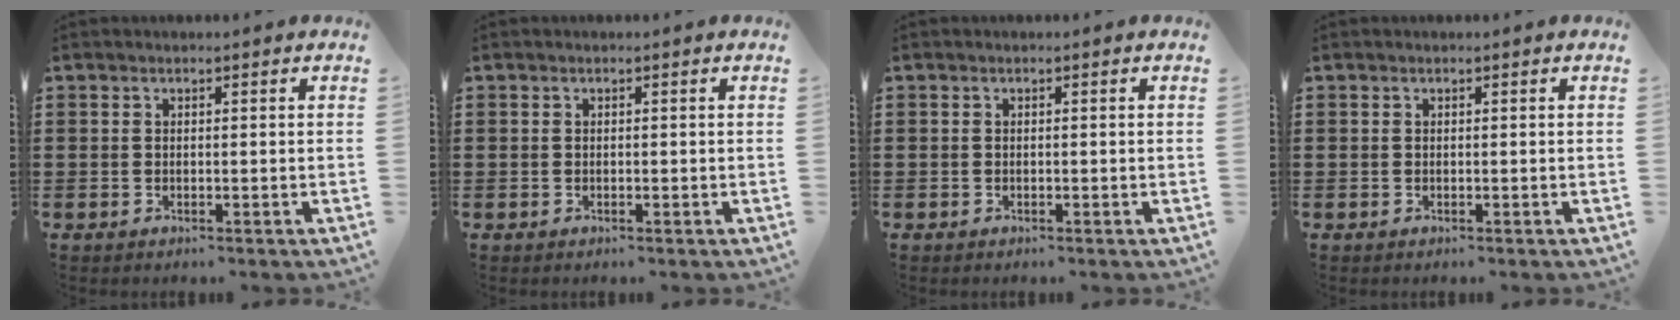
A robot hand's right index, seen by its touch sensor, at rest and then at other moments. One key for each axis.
{"total": 0.0}
{"total": 0.0}
{"total": 0.0}